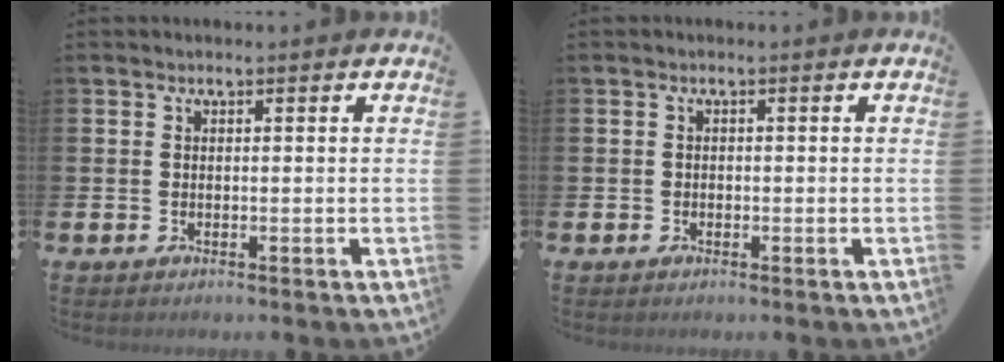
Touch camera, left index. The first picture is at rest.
{"total": 0.6, "force": [-0.3, 0.5, 0.1], "torque": [-0.005, 0.006, -0.008]}